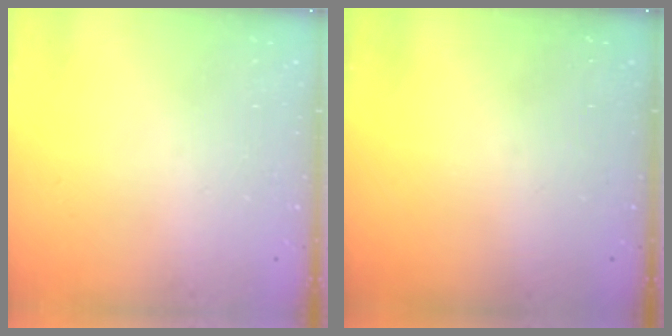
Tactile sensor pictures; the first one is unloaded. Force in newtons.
{"total": 0.0}